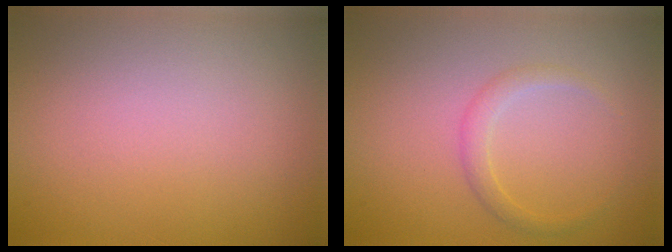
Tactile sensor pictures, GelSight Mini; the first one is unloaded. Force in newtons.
{"total": 1.5, "press": 1.5, "slide": 0.1}